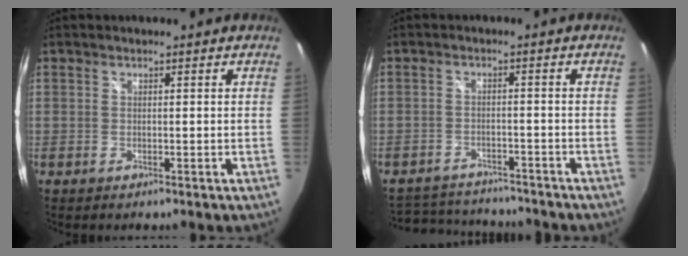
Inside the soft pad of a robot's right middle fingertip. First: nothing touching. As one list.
[{"total": 12.4, "force": [-11.1, 3.9, 3.7], "torque": [-0.091, 0.007, -0.161]}]